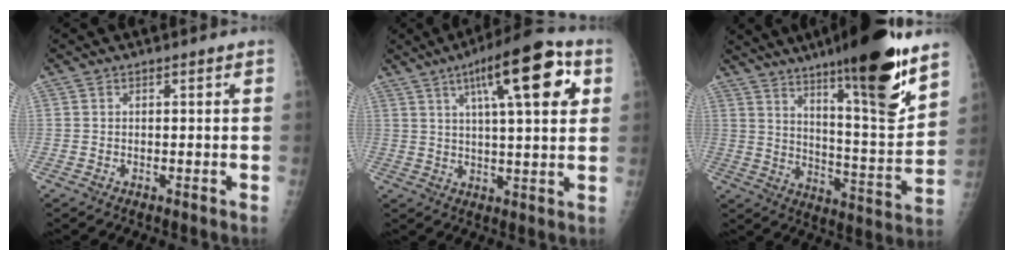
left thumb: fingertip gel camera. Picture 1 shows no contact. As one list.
[{"total": 16.4, "force": [6.5, 4.4, 14.3], "torque": [-0.192, -0.005, 0.093]}, {"total": 21.7, "force": [14.0, 3.4, 16.2], "torque": [-0.221, -0.080, 0.221]}]